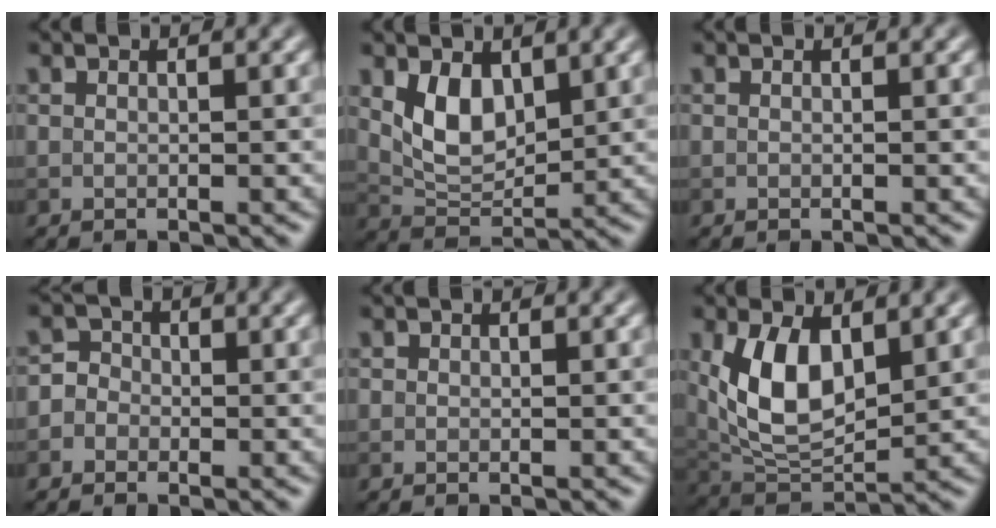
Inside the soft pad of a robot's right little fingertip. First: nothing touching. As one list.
[{"total": 4.3, "force": [1.7, 2.6, 3.0], "torque": [-0.061, -0.009, 0.039]}, {"total": 0.0}, {"total": 2.8, "force": [-1.1, 2.5, 0.6], "torque": [0.011, 0.016, -0.041]}, {"total": 0.0}, {"total": 7.3, "force": [1.8, 3.9, 5.9], "torque": [-0.124, -0.008, 0.039]}]